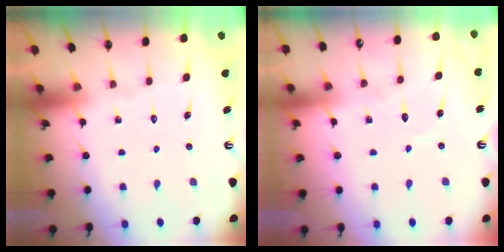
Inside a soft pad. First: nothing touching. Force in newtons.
{"total": 6.2, "press": 6.2, "slide": 0.3}